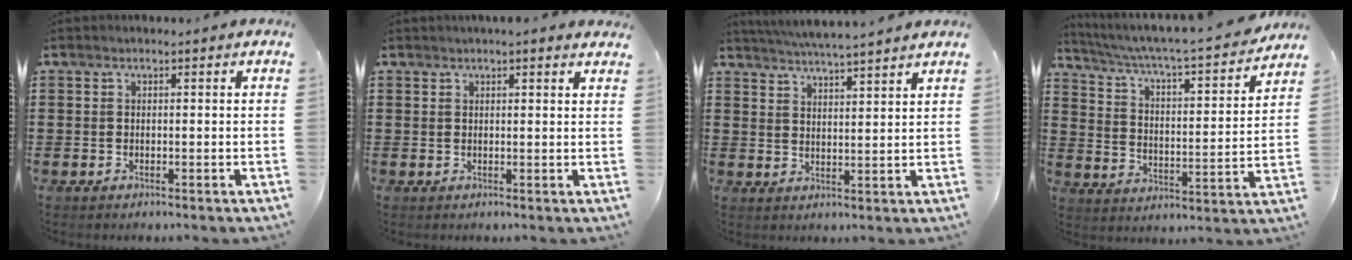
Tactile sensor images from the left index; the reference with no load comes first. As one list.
[{"total": 1.6, "force": [1.4, 0.0, 0.8], "torque": [-0.017, 0.001, 0.025]}, {"total": 4.2, "force": [4.1, -0.7, 0.8], "torque": [-0.030, -0.021, 0.072]}, {"total": 3.9, "force": [3.4, 0.1, 1.9], "torque": [-0.059, -0.035, 0.044]}]